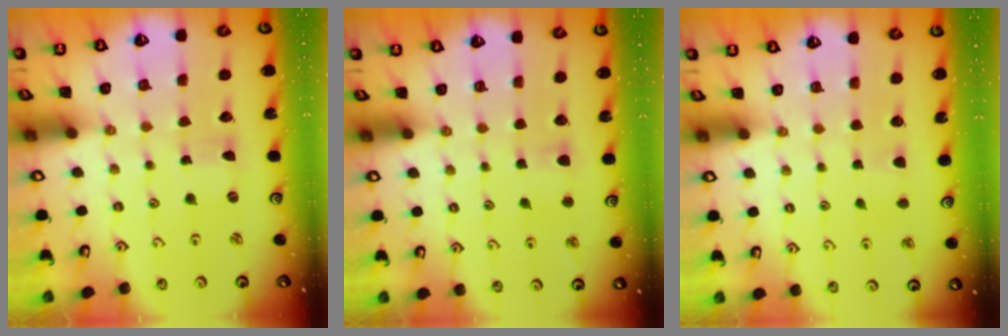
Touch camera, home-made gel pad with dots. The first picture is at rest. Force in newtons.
{"total": 3.5, "press": 3.5, "slide": 0.6}
{"total": 3.8, "press": 3.8, "slide": 0.6}